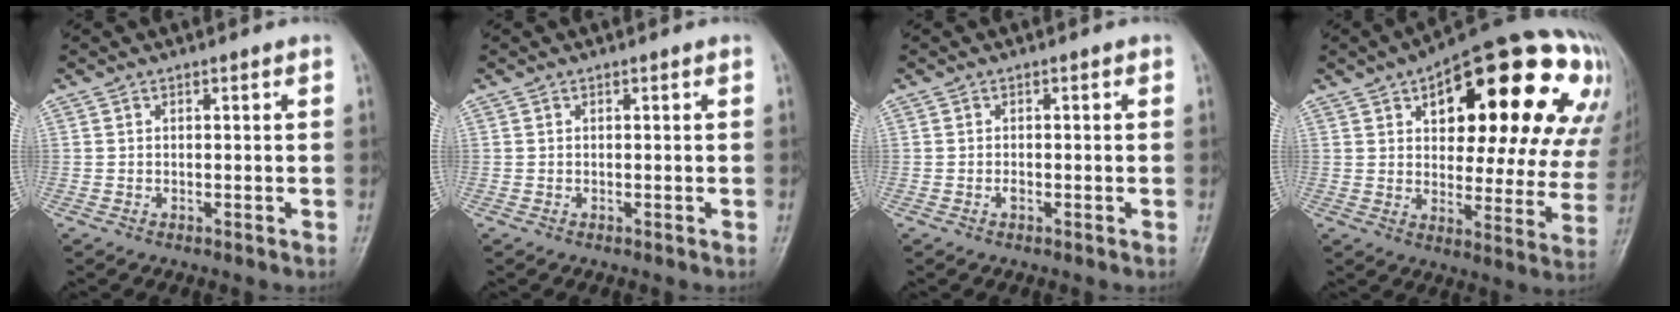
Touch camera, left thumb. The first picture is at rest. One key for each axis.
{"total": 0.0}
{"total": 0.8, "fx": -0.3, "fy": 0.5, "fz": 0.6, "tx": -0.008, "ty": 0.001, "tz": -0.008}
{"total": 30.0, "fx": 12.9, "fy": 12.8, "fz": 23.8, "tx": -0.275, "ty": 0.018, "tz": 0.180}